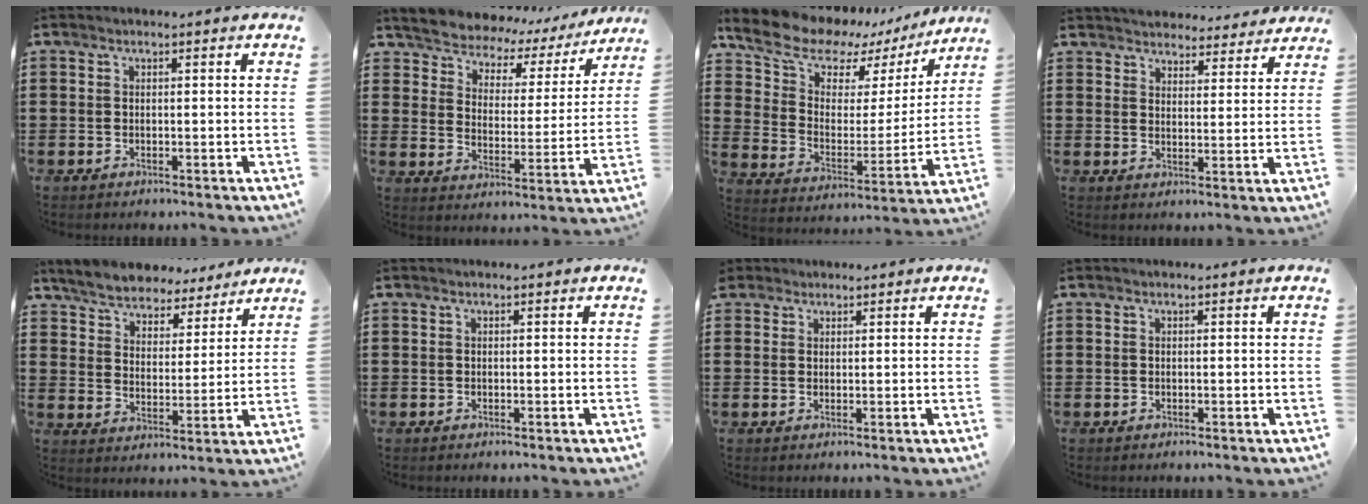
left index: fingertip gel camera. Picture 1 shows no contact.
{"total": 4.2, "force": [4.1, 1.1, 0.2], "torque": [-0.034, -0.038, 0.062]}
{"total": 9.4, "force": [8.1, 4.2, 2.5], "torque": [-0.081, -0.058, 0.138]}
{"total": 4.3, "force": [4.3, 0.5, 0.1], "torque": [-0.022, -0.023, 0.076]}
{"total": 6.3, "force": [6.1, 1.1, 0.9], "torque": [-0.050, -0.034, 0.110]}
{"total": 0.0}
{"total": 1.5, "force": [1.3, 0.8, 0.0], "torque": [-0.004, 0.005, 0.026]}
{"total": 0.0}